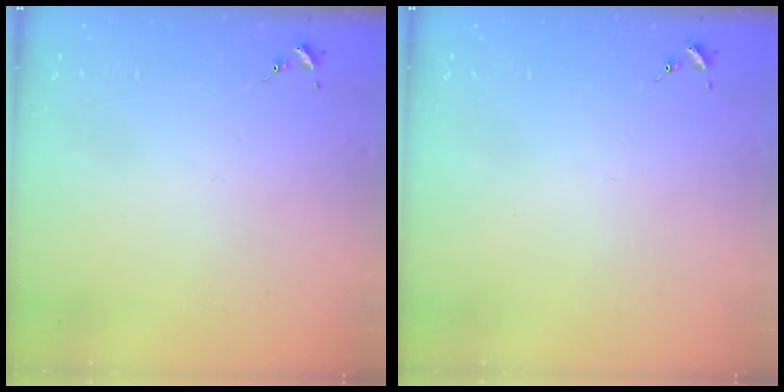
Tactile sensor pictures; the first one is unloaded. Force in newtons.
{"total": 0.0}